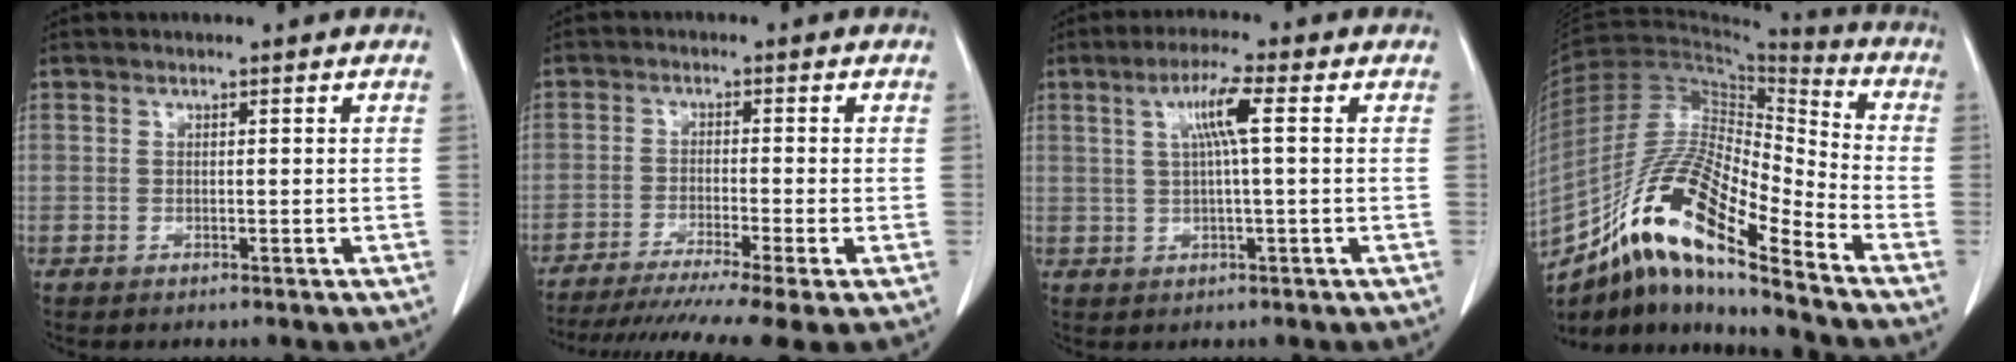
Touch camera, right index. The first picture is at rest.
{"total": 13.1, "force": [-10.3, -0.9, 8.1], "torque": [-0.126, -0.034, -0.163]}
{"total": 5.3, "force": [1.4, -0.2, 5.1], "torque": [-0.095, 0.009, 0.026]}
{"total": 19.7, "force": [-12.8, 2.5, 14.8], "torque": [-0.296, -0.007, -0.231]}